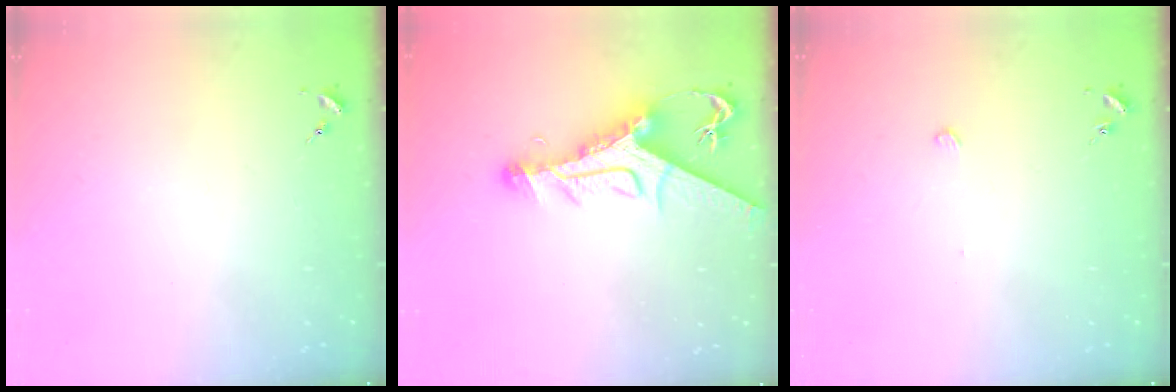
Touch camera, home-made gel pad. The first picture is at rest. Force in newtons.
{"total": 14.7, "press": 14.6, "slide": 1.3}
{"total": 2.7, "press": 2.6, "slide": 0.3}